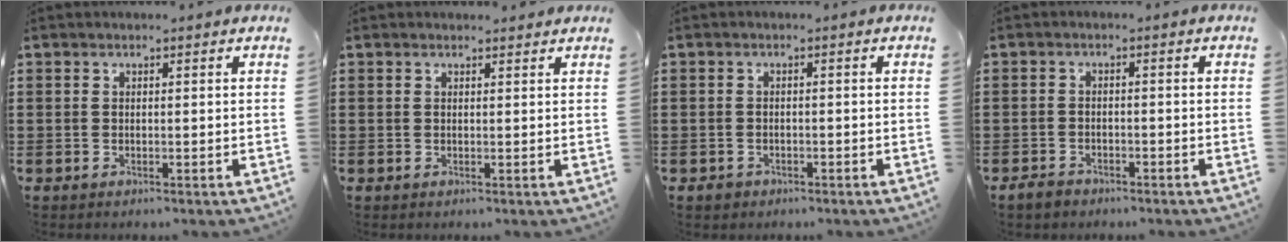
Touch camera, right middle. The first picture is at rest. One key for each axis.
{"total": 1.0, "fx": 0.9, "fy": 0.3, "fz": 0.0, "tx": 0.004, "ty": -0.004, "tz": 0.016}
{"total": 1.0, "fx": -0.6, "fy": 0.7, "fz": 0.0, "tx": -0.002, "ty": 0.001, "tz": -0.014}
{"total": 1.8, "fx": -1.6, "fy": 0.9, "fz": 0.3, "tx": -0.009, "ty": 0.002, "tz": -0.033}